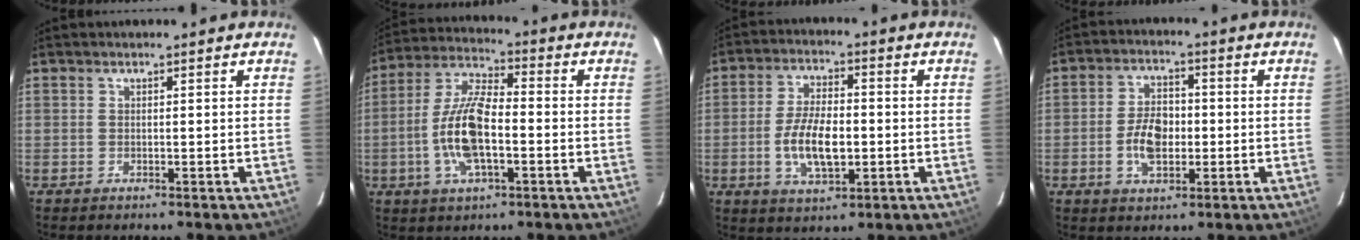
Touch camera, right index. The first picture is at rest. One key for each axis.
{"total": 12.6, "fx": -3.1, "fy": 4.7, "fz": 11.3, "tx": -0.238, "ty": 0.003, "tz": -0.062}
{"total": 9.8, "fx": -1.9, "fy": 4.5, "fz": 8.5, "tx": -0.170, "ty": -0.001, "tz": -0.032}
{"total": 7.6, "fx": -1.5, "fy": 4.6, "fz": 5.9, "tx": -0.114, "ty": 0.010, "tz": -0.022}